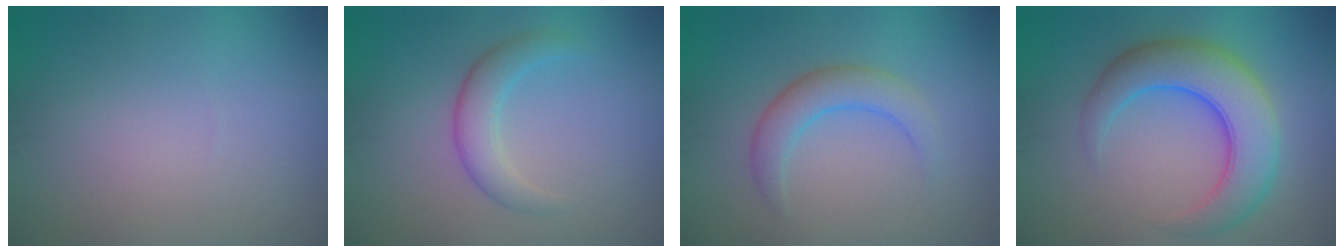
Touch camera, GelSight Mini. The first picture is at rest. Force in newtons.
{"total": 2.8, "press": 2.8, "slide": 0.1}
{"total": 3.2, "press": 3.2, "slide": 0.2}
{"total": 7.5, "press": 7.5, "slide": 0.1}